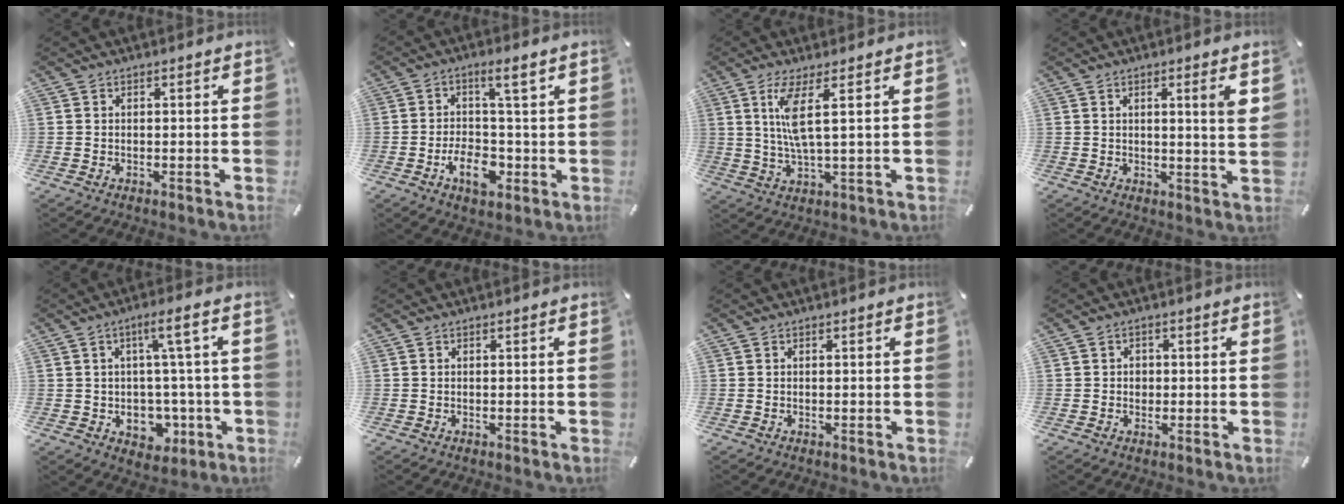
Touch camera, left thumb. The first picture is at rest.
{"total": 9.6, "force": [-1.0, 4.9, 8.3], "torque": [-0.138, -0.001, -0.021]}
{"total": 8.6, "force": [2.7, 1.3, 8.0], "torque": [-0.167, -0.005, 0.043]}
{"total": 4.9, "force": [1.7, -0.1, 4.6], "torque": [-0.074, -0.010, 0.021]}
{"total": 10.3, "force": [0.6, 6.1, 8.2], "torque": [-0.106, -0.002, 0.013]}
{"total": 0.0}
{"total": 0.0}
{"total": 1.7, "force": [0.0, 1.5, 0.7], "torque": [-0.006, 0.003, -0.005]}